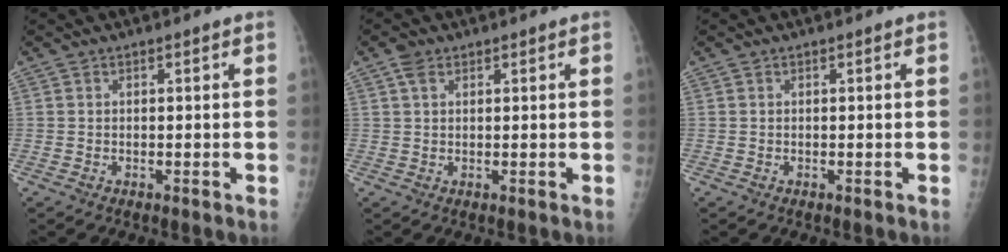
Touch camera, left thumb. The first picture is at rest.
{"total": 2.2, "force": [1.2, 1.4, 1.3], "torque": [-0.020, 0.003, 0.022]}
{"total": 0.0}